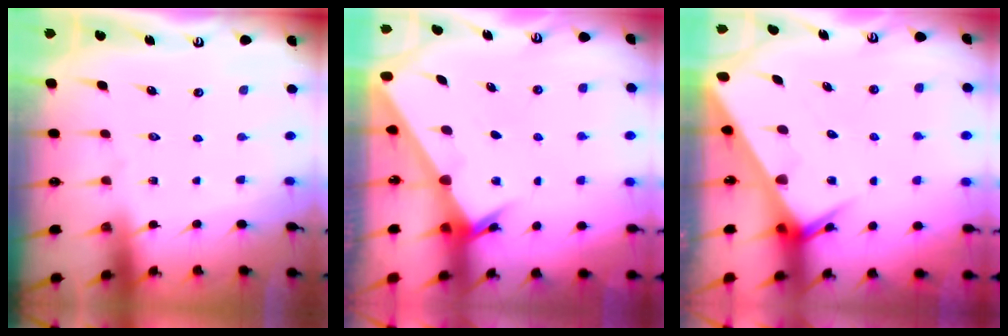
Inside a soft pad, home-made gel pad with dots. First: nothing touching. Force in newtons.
{"total": 2.5, "press": 2.5, "slide": 0.2}
{"total": 5.7, "press": 5.7, "slide": 0.5}